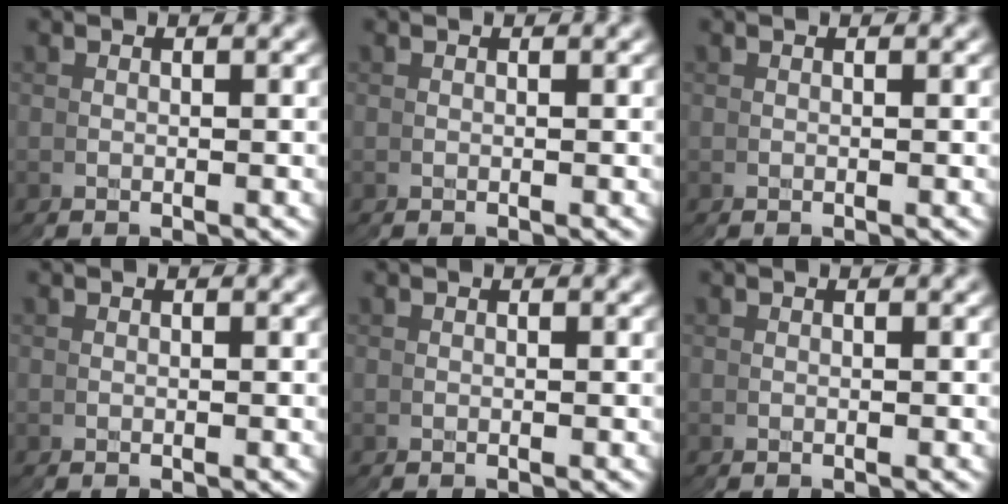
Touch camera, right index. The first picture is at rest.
{"total": 0.0}
{"total": 0.0}
{"total": 0.0}
{"total": 0.0}
{"total": 0.0}